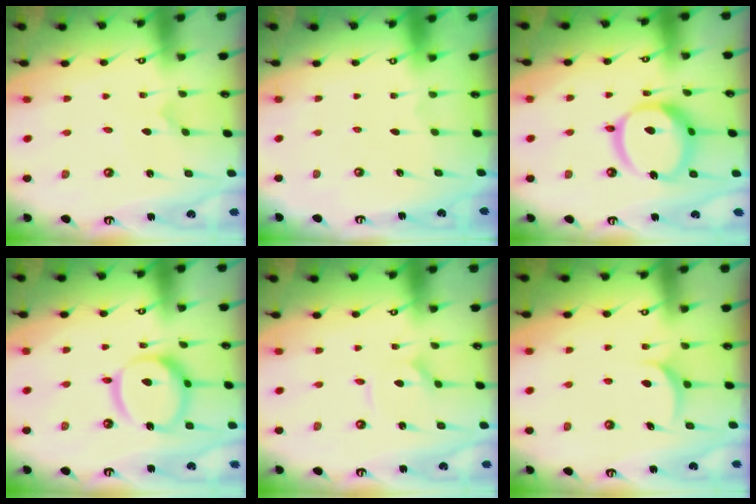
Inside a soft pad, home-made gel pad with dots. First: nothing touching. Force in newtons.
{"total": 0.0}
{"total": 15.3, "press": 15.1, "slide": 2.1}
{"total": 15.0, "press": 14.9, "slide": 1.9}
{"total": 1.4, "press": 1.4, "slide": 0.1}
{"total": 4.2, "press": 4.2, "slide": 0.2}